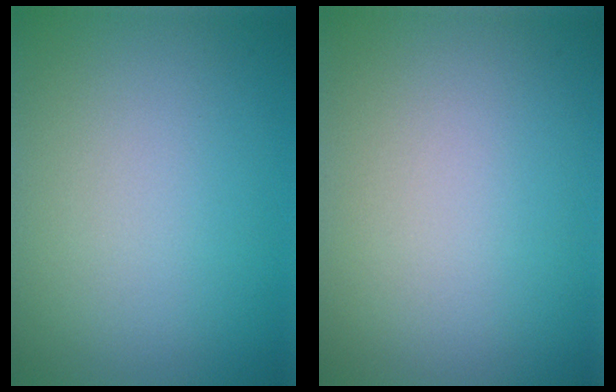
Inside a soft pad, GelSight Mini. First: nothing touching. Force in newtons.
{"total": 0.0}